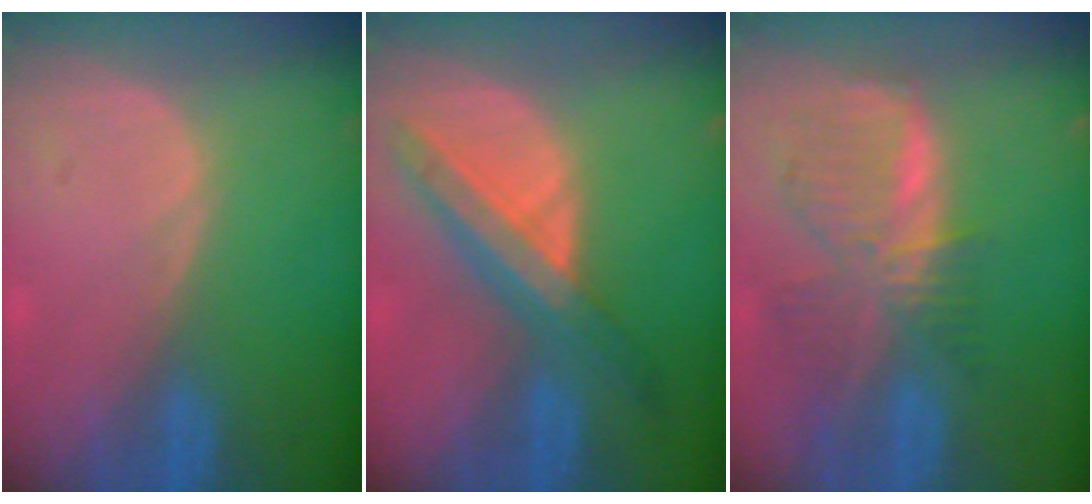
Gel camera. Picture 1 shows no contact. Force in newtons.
{"total": 8.0, "press": 7.1, "slide": 3.7}
{"total": 8.7, "press": 7.5, "slide": 4.3}